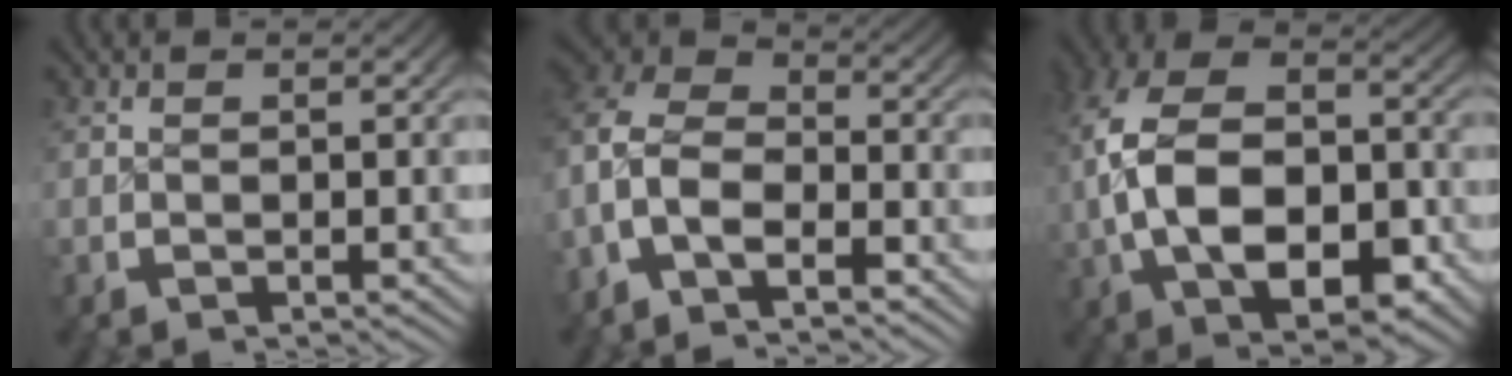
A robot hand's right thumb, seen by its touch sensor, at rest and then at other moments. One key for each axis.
{"total": 10.0, "fx": -1.5, "fy": 7.8, "fz": 6.1, "tx": -0.134, "ty": -0.037, "tz": -0.028}
{"total": 15.2, "fx": -0.7, "fy": 9.8, "fz": 11.5, "tx": -0.255, "ty": -0.051, "tz": 0.016}